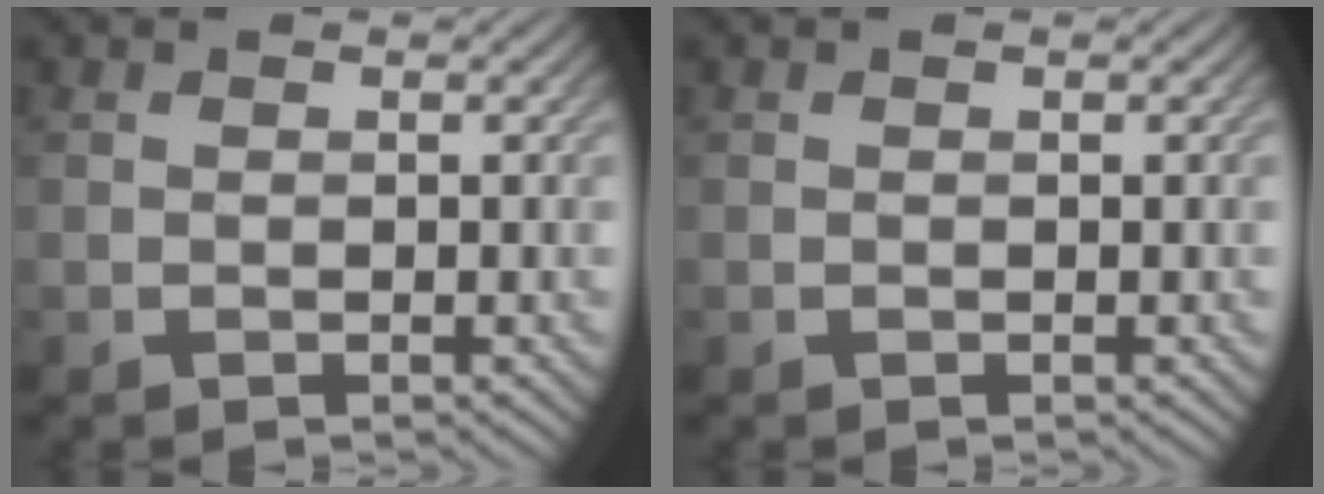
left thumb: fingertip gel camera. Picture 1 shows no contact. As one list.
[{"total": 0.0}]